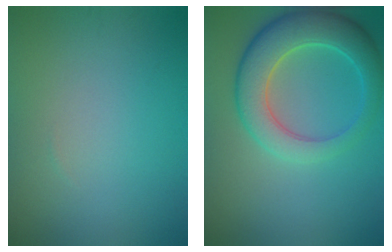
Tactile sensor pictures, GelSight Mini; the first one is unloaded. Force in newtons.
{"total": 6.8, "press": 6.8, "slide": 0.5}